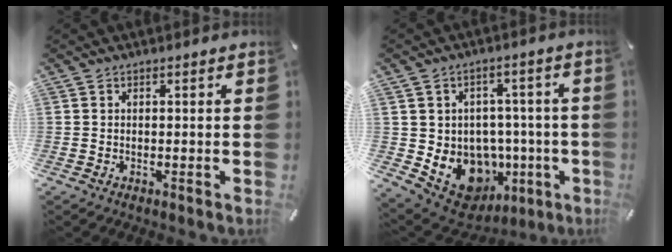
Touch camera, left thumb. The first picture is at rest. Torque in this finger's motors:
{"motor_torque": [1.99, 2.03, 0.06, 0.05, 0.11]}